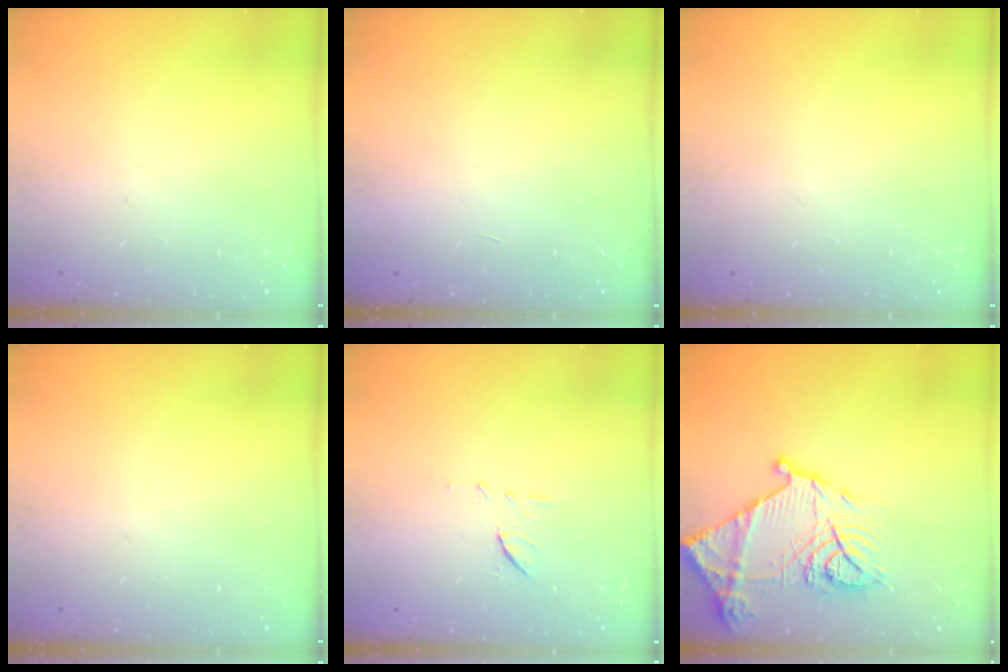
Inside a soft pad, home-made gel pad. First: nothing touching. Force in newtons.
{"total": 1.7, "press": 1.7, "slide": 0.1}
{"total": 0.0}
{"total": 0.0}
{"total": 6.8, "press": 6.6, "slide": 1.8}
{"total": 18.6, "press": 18.5, "slide": 1.9}